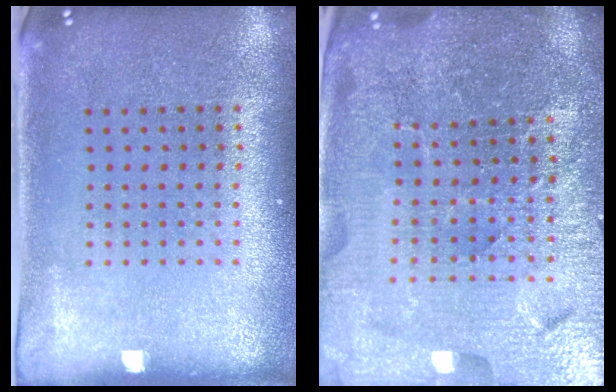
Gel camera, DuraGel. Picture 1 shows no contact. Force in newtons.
{"total": 5.7, "press": 5.1, "slide": 2.5}